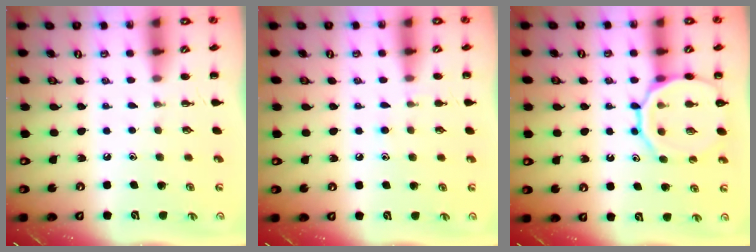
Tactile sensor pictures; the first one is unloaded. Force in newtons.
{"total": 6.0, "press": 5.6, "slide": 2.2}
{"total": 14.6, "press": 14.4, "slide": 2.1}